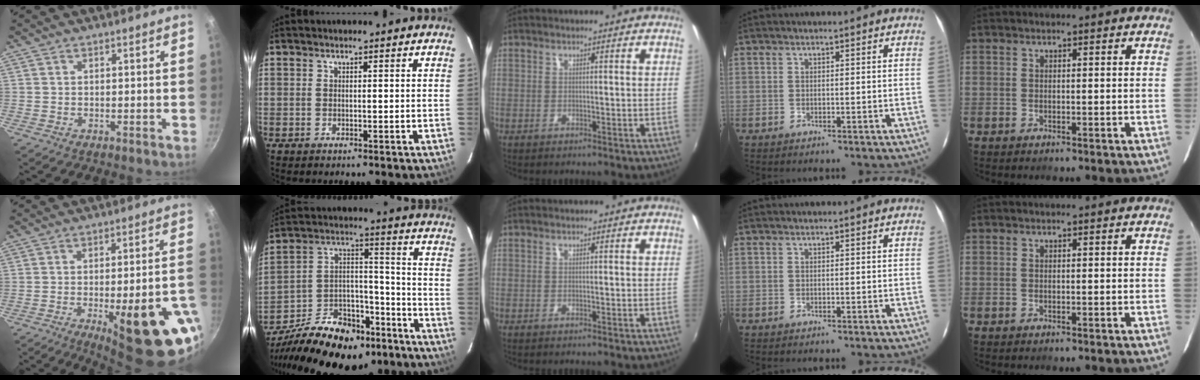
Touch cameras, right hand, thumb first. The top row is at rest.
{"thumb": {"total": 22.1, "force": [-9.6, 6.4, 18.9], "torque": [-0.194, 0.027, -0.120]}, "index": {"total": 21.8, "force": [-15.5, 10.9, 10.9], "torque": [-0.211, 0.027, -0.227]}}